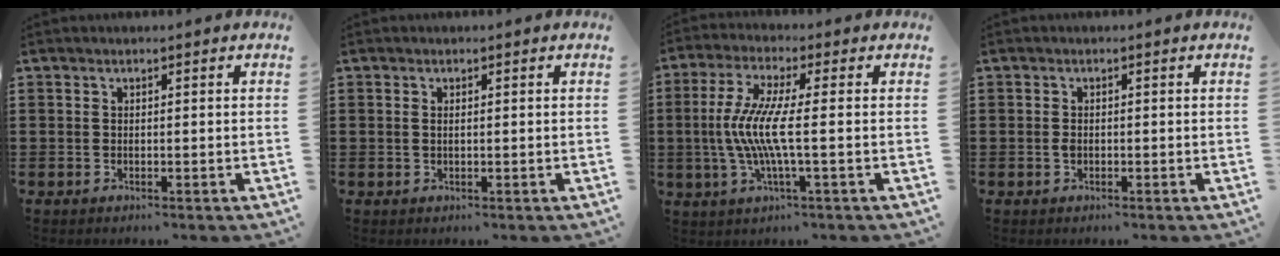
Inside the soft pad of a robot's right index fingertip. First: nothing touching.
{"total": 0.8, "force": [0.1, 0.3, 0.7], "torque": [-0.015, 0.001, 0.002]}
{"total": 8.1, "force": [-1.0, 0.9, 8.0], "torque": [-0.184, -0.021, -0.032]}
{"total": 1.4, "force": [-0.3, 0.9, 1.1], "torque": [-0.023, 0.002, -0.006]}